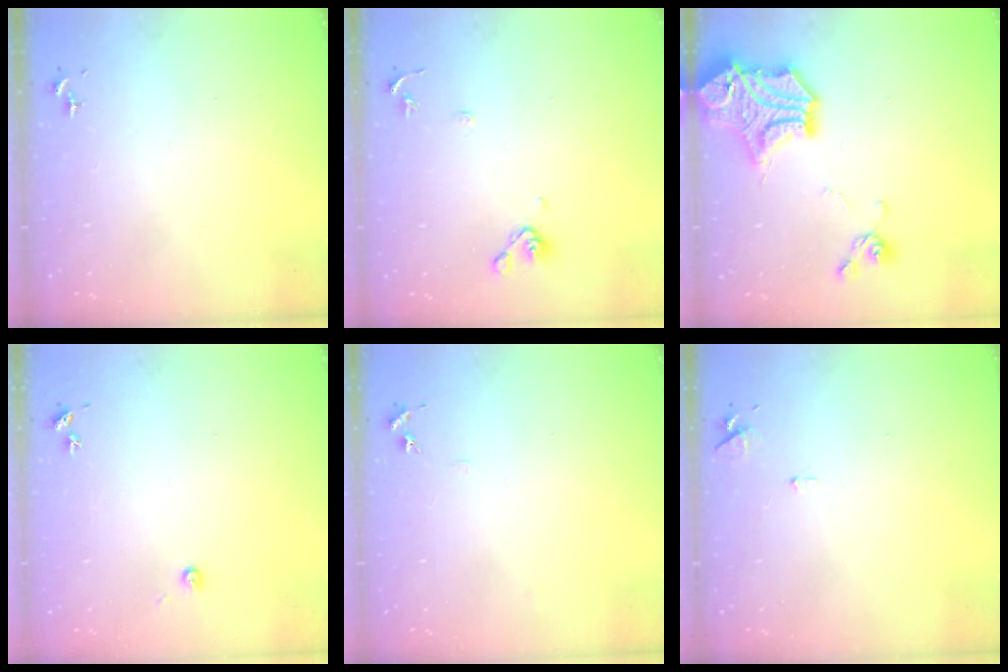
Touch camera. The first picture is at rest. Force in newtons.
{"total": 8.9, "press": 8.7, "slide": 1.9}
{"total": 18.9, "press": 18.7, "slide": 2.7}
{"total": 2.7, "press": 2.7, "slide": 0.2}
{"total": 4.0, "press": 4.0, "slide": 0.5}
{"total": 5.6, "press": 5.5, "slide": 0.8}